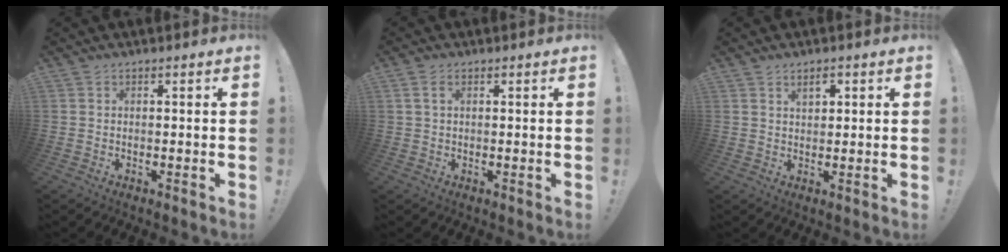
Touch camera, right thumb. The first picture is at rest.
{"total": 2.6, "force": [1.0, 1.5, 1.9], "torque": [-0.035, 0.005, 0.018]}
{"total": 3.0, "force": [1.7, 1.3, 2.1], "torque": [-0.021, -0.005, 0.025]}